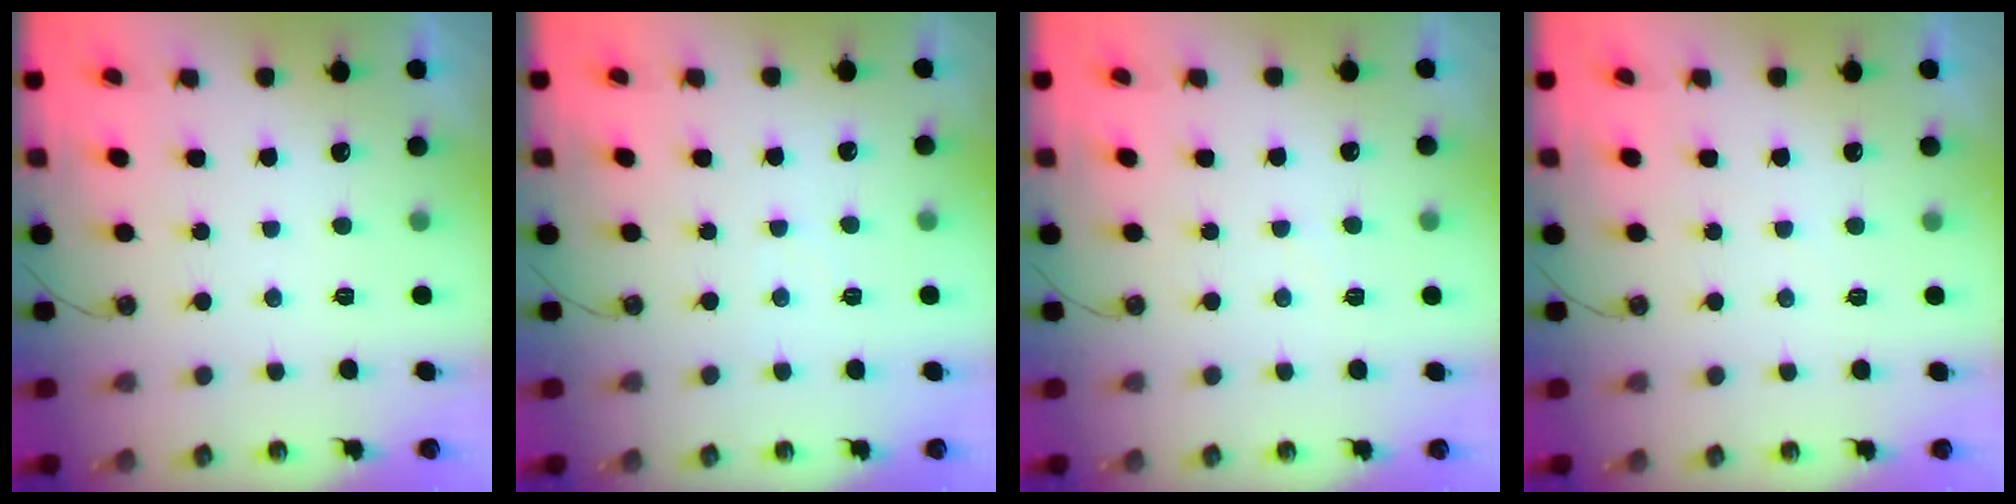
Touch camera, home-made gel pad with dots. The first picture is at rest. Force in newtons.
{"total": 1.9, "press": 1.9, "slide": 0.3}
{"total": 2.5, "press": 2.5, "slide": 0.3}
{"total": 3.8, "press": 3.7, "slide": 0.5}